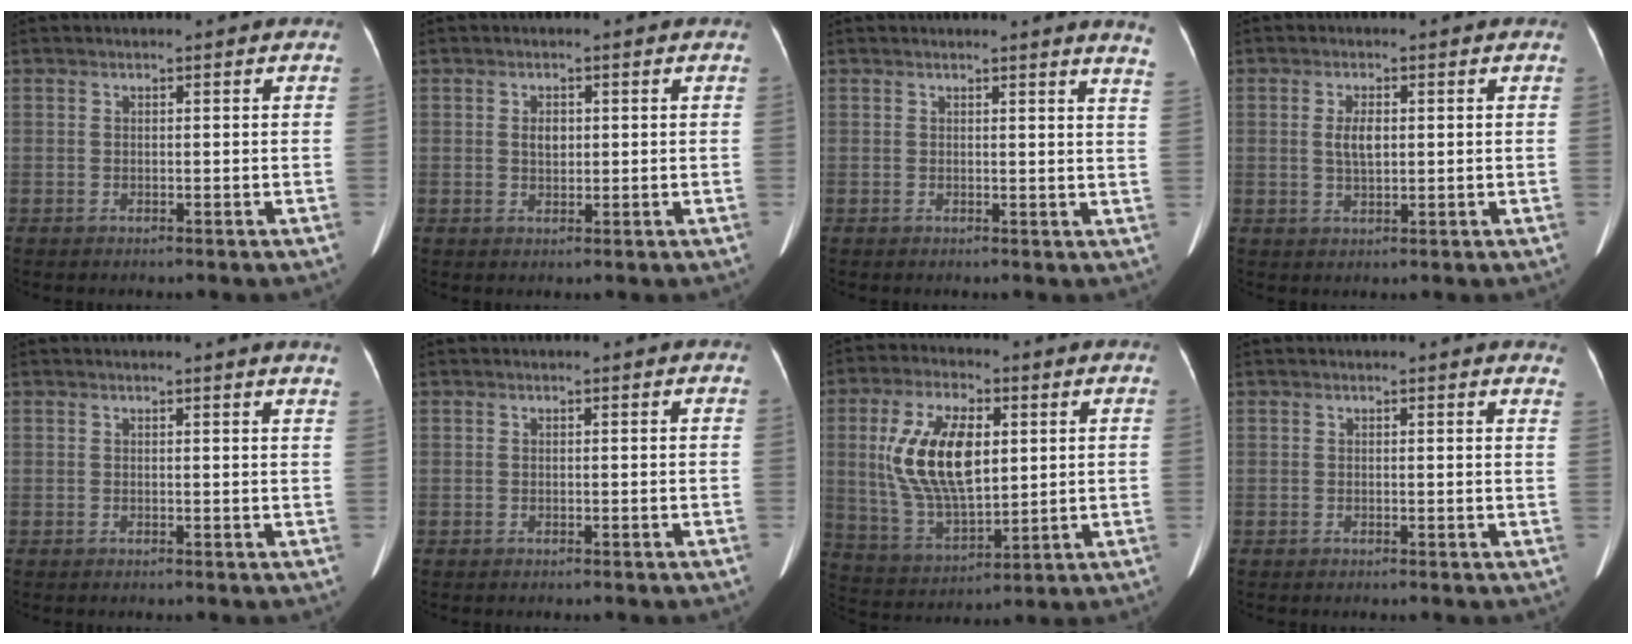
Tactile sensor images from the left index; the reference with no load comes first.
{"total": 2.0, "force": [0.4, 1.3, 1.6], "torque": [-0.033, 0.005, 0.008]}
{"total": 5.1, "force": [4.7, -0.7, 1.8], "torque": [-0.020, -0.037, 0.023]}
{"total": 3.2, "force": [0.4, 1.3, 2.9], "torque": [-0.062, 0.006, 0.011]}
{"total": 2.5, "force": [2.3, -0.5, 0.9], "torque": [-0.016, -0.010, 0.011]}
{"total": 0.0}
{"total": 14.3, "force": [2.8, 6.3, 12.5], "torque": [-0.263, 0.010, 0.060]}
{"total": 3.3, "force": [3.1, 0.6, 0.8], "torque": [-0.005, -0.011, 0.008]}